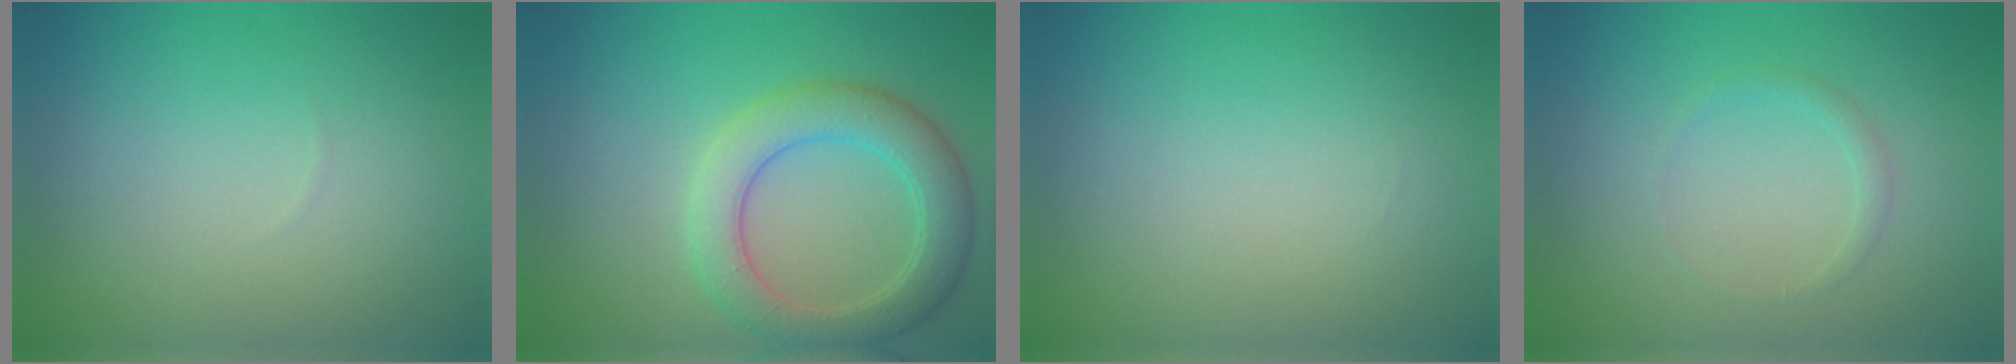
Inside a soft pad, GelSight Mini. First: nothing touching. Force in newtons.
{"total": 5.1, "press": 5.1, "slide": 0.0}
{"total": 0.0}
{"total": 0.9, "press": 0.9, "slide": 0.1}